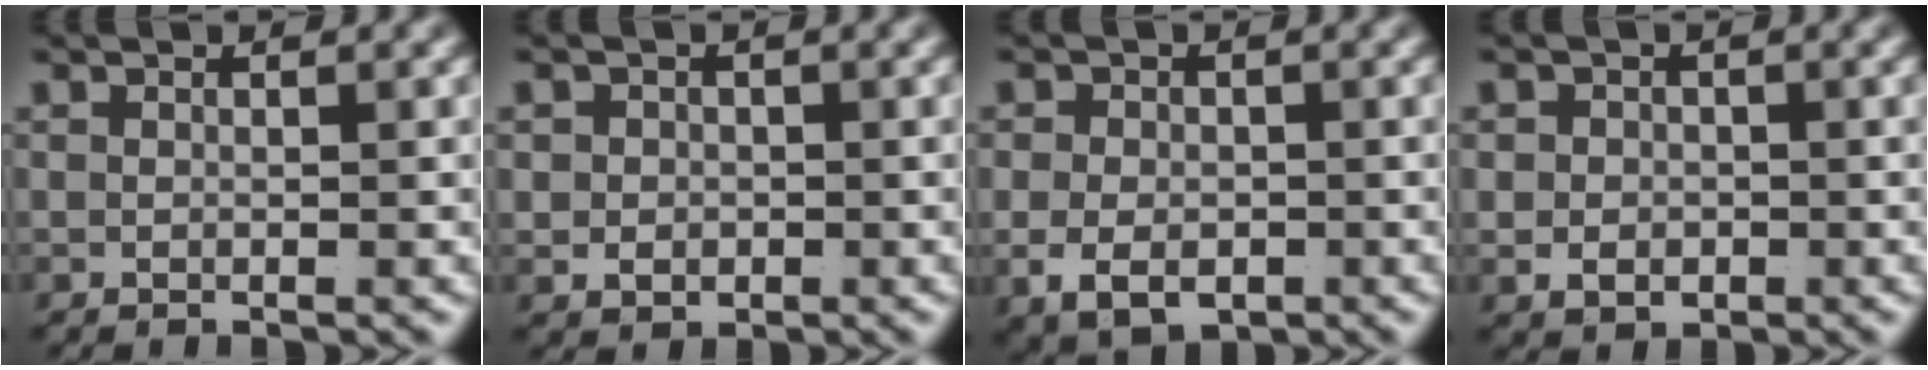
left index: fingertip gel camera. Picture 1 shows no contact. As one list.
[{"total": 2.4, "force": [-0.3, 2.2, 1.0], "torque": [-0.020, -0.010, 0.002]}, {"total": 4.6, "force": [-1.5, 3.4, 2.7], "torque": [-0.052, -0.030, -0.008]}, {"total": 2.6, "force": [-0.5, 2.3, 1.1], "torque": [-0.018, -0.011, -0.001]}]